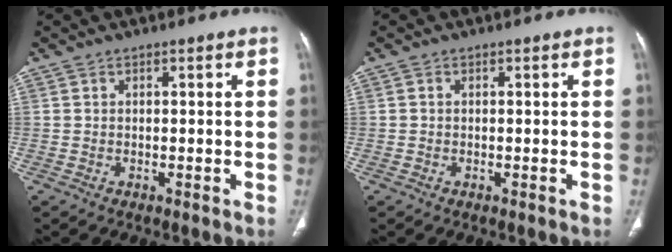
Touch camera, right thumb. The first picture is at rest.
{"total": 0.0}